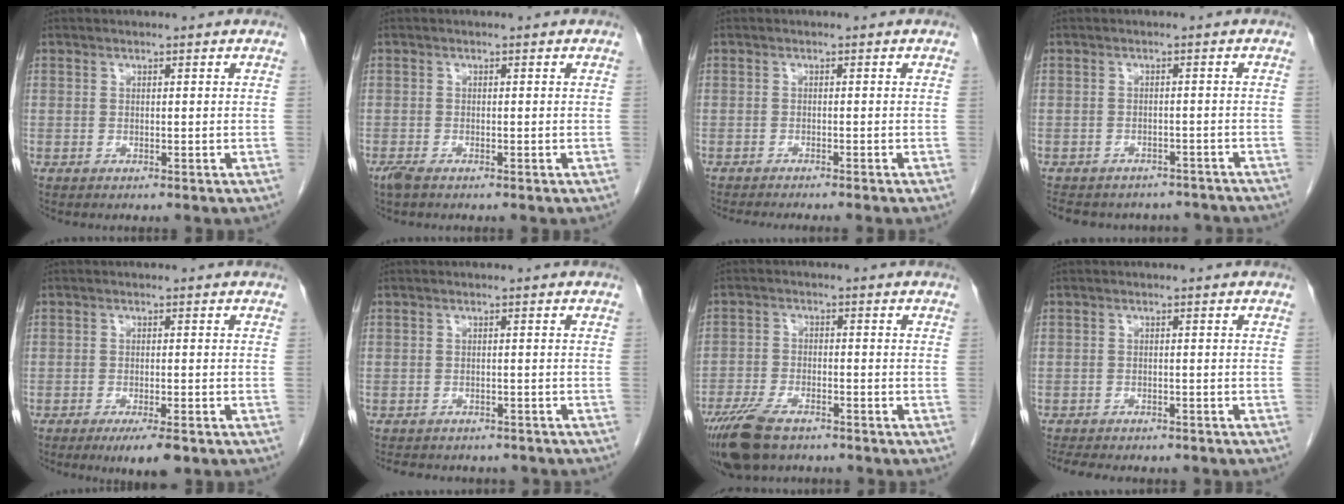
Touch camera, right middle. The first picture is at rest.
{"total": 1.7, "force": [-1.2, 0.4, 1.0], "torque": [-0.028, -0.006, -0.024]}
{"total": 6.1, "force": [-5.4, -0.3, 2.8], "torque": [-0.015, -0.012, -0.080]}
{"total": 13.8, "force": [-12.1, 5.8, 3.6], "torque": [-0.071, 0.014, -0.132]}
{"total": 5.0, "force": [-3.2, 0.8, 3.7], "torque": [-0.054, -0.010, -0.045]}
{"total": 10.9, "force": [-9.3, 4.2, 3.8], "torque": [-0.068, 0.007, -0.103]}
{"total": 9.3, "force": [-6.9, 3.5, 5.2], "torque": [-0.099, -0.014, -0.120]}
{"total": 11.1, "force": [-9.4, 3.4, 4.8], "torque": [-0.076, 0.000, -0.116]}